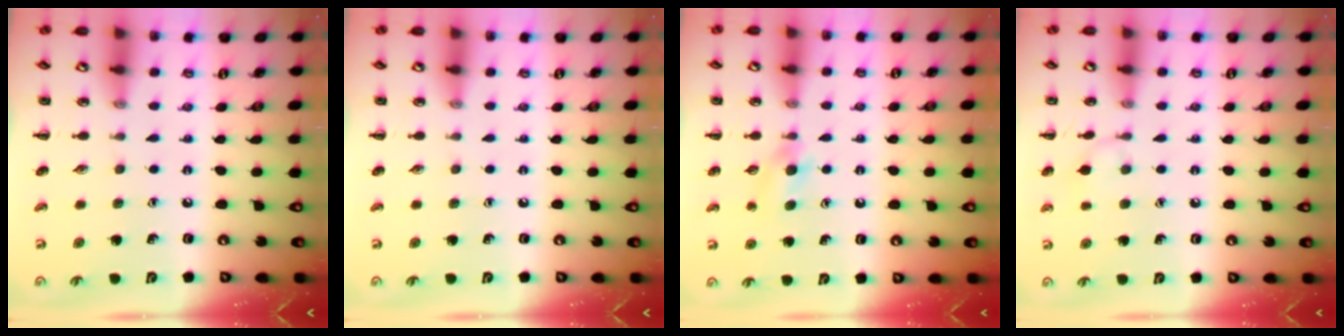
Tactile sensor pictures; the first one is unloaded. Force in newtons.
{"total": 0.0}
{"total": 5.9, "press": 5.6, "slide": 1.9}
{"total": 7.3, "press": 7.0, "slide": 2.1}